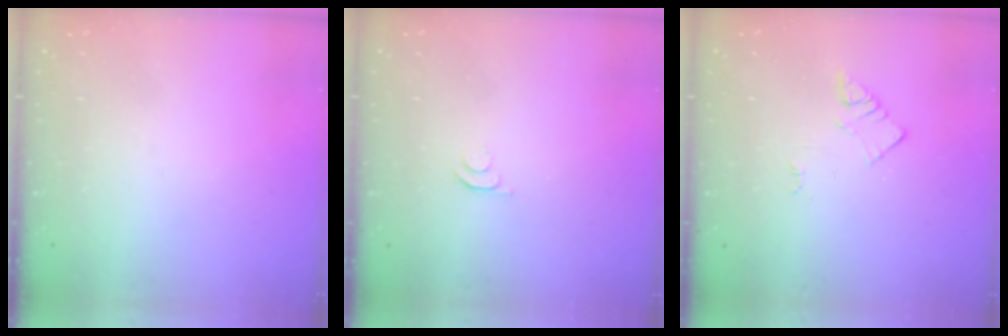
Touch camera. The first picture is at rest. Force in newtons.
{"total": 4.3, "press": 4.3, "slide": 0.7}
{"total": 2.1, "press": 2.1, "slide": 0.3}